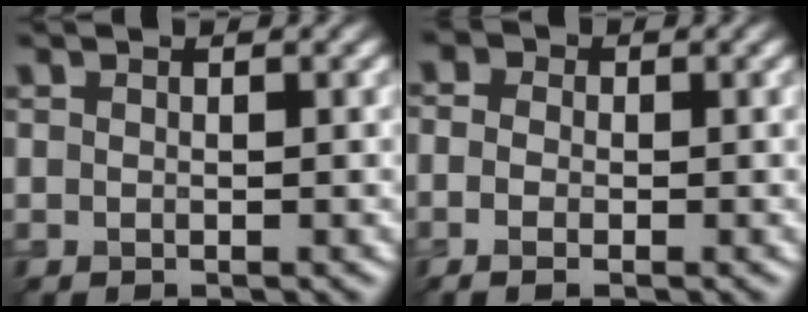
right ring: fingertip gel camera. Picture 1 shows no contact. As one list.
[{"total": 4.4, "force": [0.5, 3.2, 3.0], "torque": [-0.026, 0.025, -0.036]}]